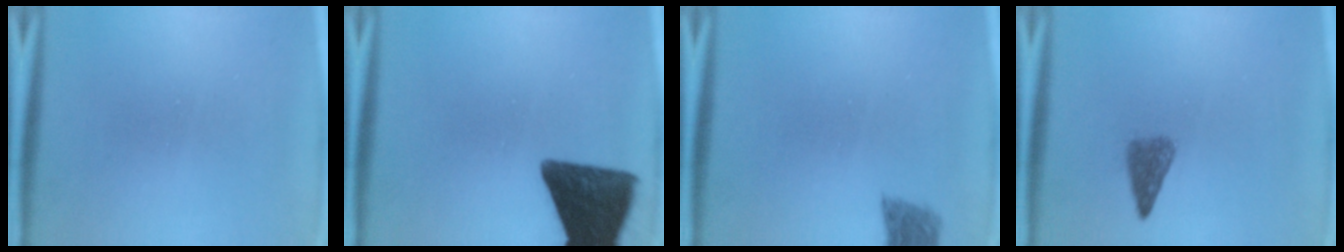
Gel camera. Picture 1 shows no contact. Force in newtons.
{"total": 13.4}
{"total": 2.7}
{"total": 3.2}